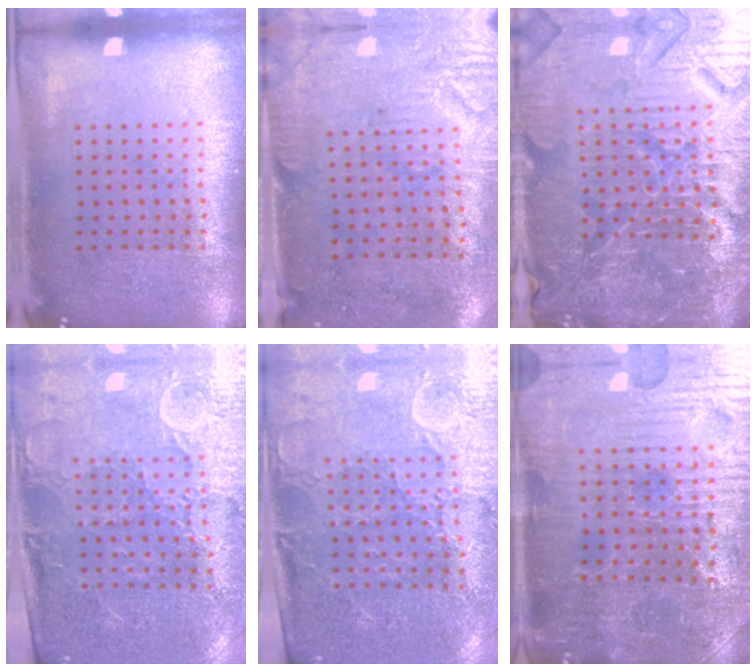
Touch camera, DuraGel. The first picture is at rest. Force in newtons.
{"total": 3.0, "press": 2.5, "slide": 1.7}
{"total": 6.6, "press": 5.9, "slide": 3.0}
{"total": 3.2, "press": 3.0, "slide": 1.3}
{"total": 3.2, "press": 3.0, "slide": 1.3}
{"total": 4.1, "press": 4.0, "slide": 0.5}